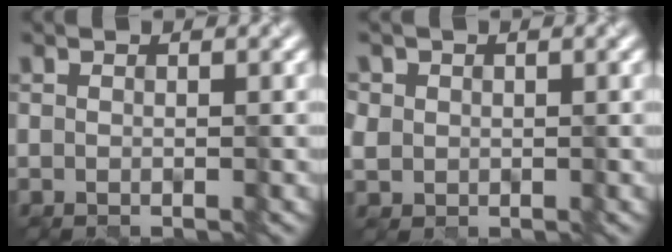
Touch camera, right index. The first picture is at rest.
{"total": 2.7, "force": [1.0, 2.4, 0.5], "torque": [-0.015, 0.015, 0.019]}